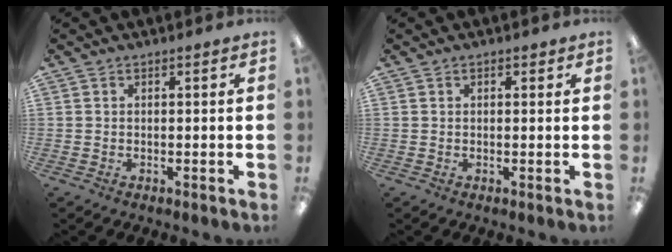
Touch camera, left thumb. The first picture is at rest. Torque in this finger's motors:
{"motor_torque": [0.11, 0.07, -0.48, 0.23, -0.03]}